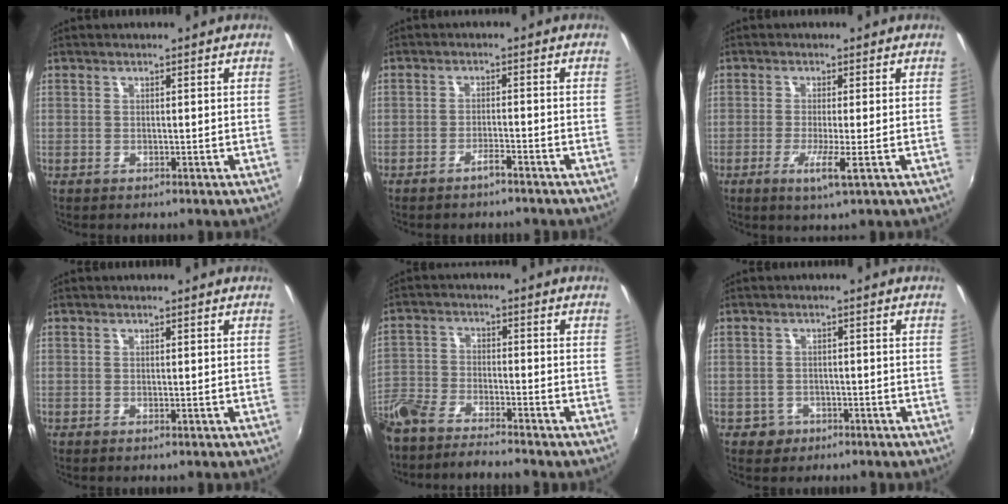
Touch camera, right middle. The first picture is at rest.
{"total": 2.4, "force": [-2.1, 0.2, 1.0], "torque": [-0.031, 0.000, -0.034]}
{"total": 4.2, "force": [-1.6, -0.5, 3.8], "torque": [-0.082, -0.015, -0.034]}
{"total": 0.0}
{"total": 10.6, "force": [-9.2, 1.8, 4.9], "torque": [-0.128, -0.021, -0.178]}
{"total": 3.5, "force": [-1.6, 3.0, 0.6], "torque": [-0.022, 0.001, -0.023]}